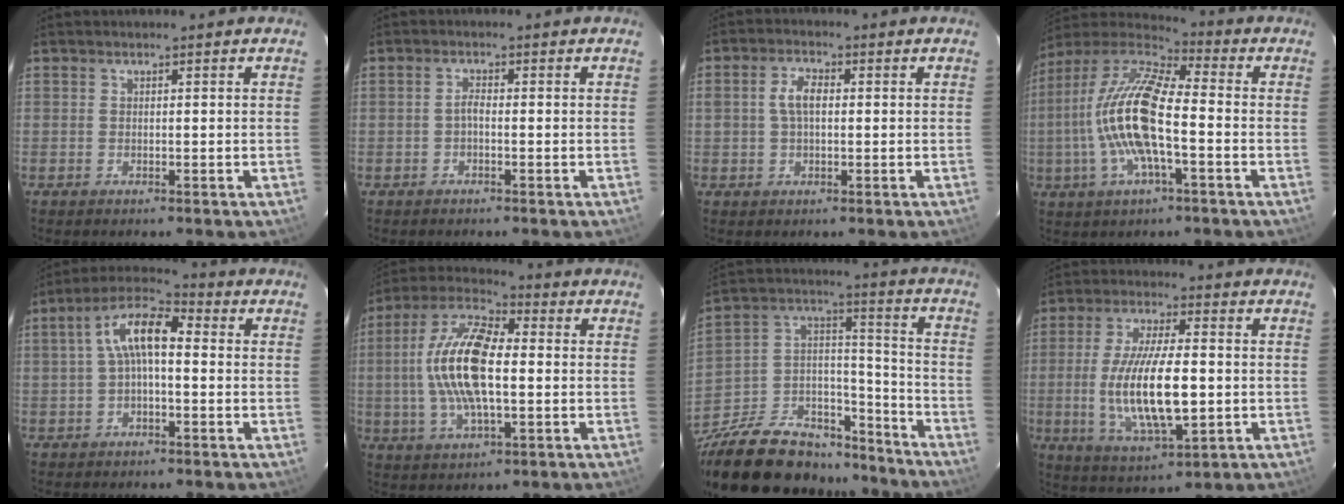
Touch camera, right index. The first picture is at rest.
{"total": 1.2, "force": [-0.5, 0.4, 1.0], "torque": [-0.020, 0.006, -0.012]}
{"total": 4.4, "force": [0.4, 2.4, 3.7], "torque": [-0.072, 0.010, 0.010]}
{"total": 17.6, "force": [-2.6, 5.4, 16.6], "torque": [-0.321, 0.001, -0.060]}
{"total": 9.0, "force": [0.4, 3.8, 8.1], "torque": [-0.159, 0.032, 0.005]}
{"total": 16.1, "force": [0.0, 6.4, 14.8], "torque": [-0.300, 0.013, -0.007]}
{"total": 29.9, "force": [-22.2, 14.3, 14.1], "torque": [-0.306, 0.044, -0.334]}
{"total": 15.6, "force": [-1.8, 4.9, 14.7], "torque": [-0.286, -0.013, -0.026]}